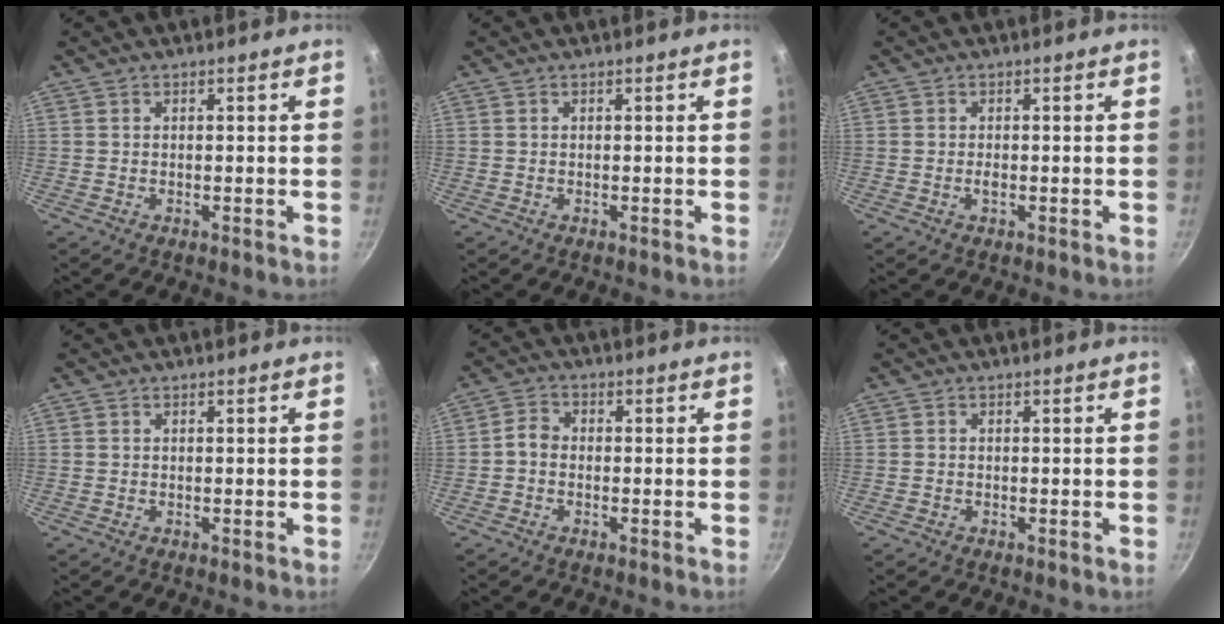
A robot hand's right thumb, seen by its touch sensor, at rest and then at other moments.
{"total": 0.0}
{"total": 1.0, "force": [-0.3, 0.4, 0.9], "torque": [-0.018, 0.001, -0.006]}
{"total": 0.0}
{"total": 2.8, "force": [-0.8, 2.2, 1.5], "torque": [-0.032, 0.016, -0.026]}
{"total": 0.0}